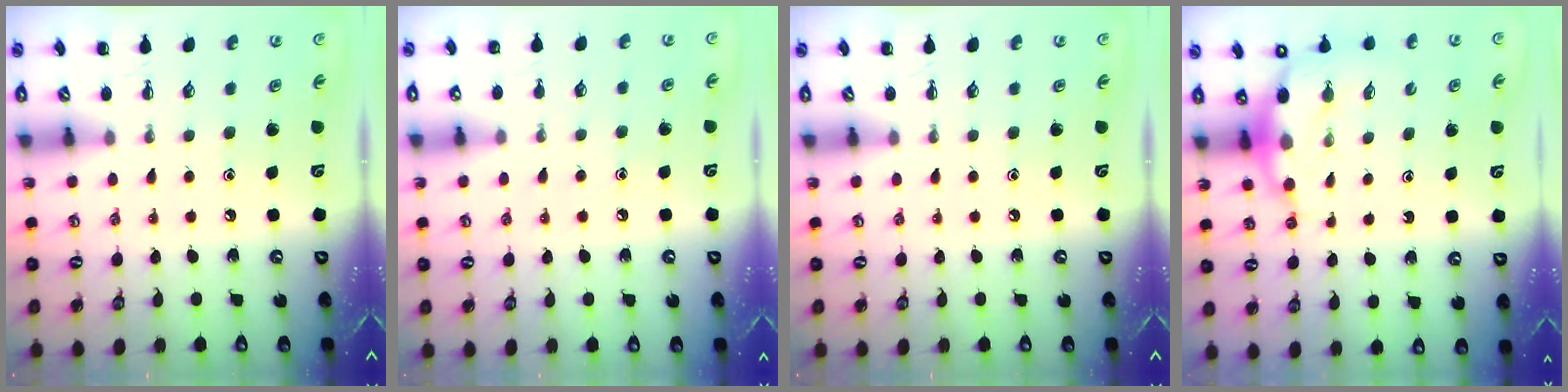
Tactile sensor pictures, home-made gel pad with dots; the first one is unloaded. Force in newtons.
{"total": 5.2, "press": 5.0, "slide": 1.4}
{"total": 0.0}
{"total": 6.6, "press": 6.3, "slide": 1.8}